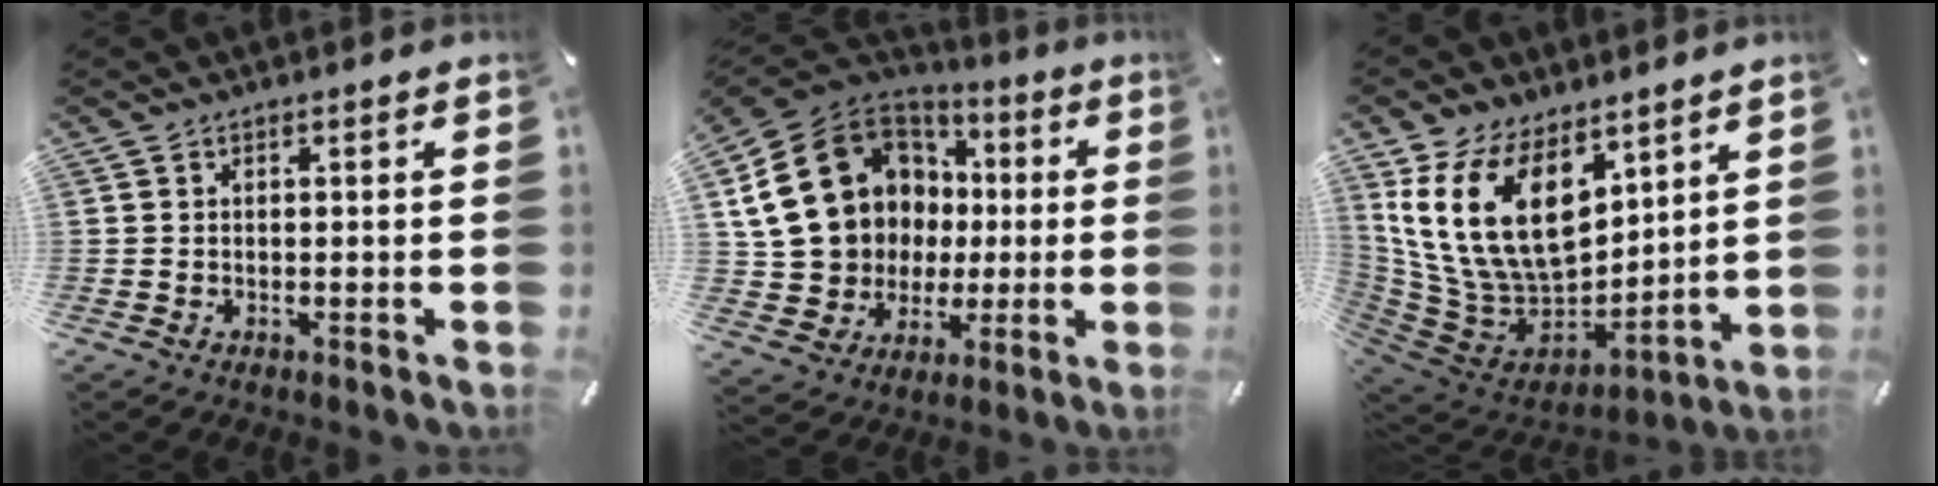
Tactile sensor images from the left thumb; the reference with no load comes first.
{"total": 19.1, "force": [4.1, 16.9, 7.8], "torque": [-0.165, -0.029, 0.107]}
{"total": 19.9, "force": [8.0, 12.9, 12.9], "torque": [-0.290, -0.049, 0.149]}